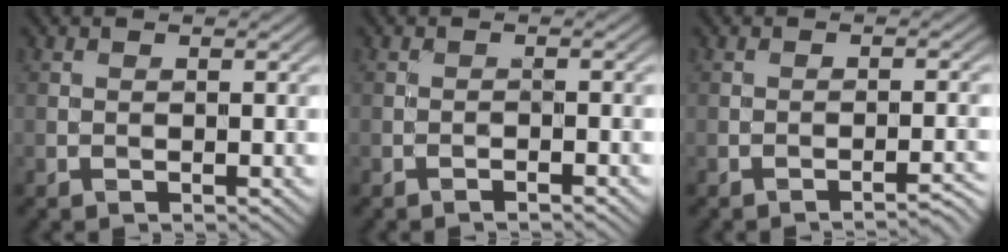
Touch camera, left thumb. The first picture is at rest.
{"total": 0.8, "force": [-0.7, -0.1, 0.3], "torque": [-0.004, 0.004, -0.016]}
{"total": 2.6, "force": [-2.1, 0.2, 1.4], "torque": [-0.018, 0.008, -0.036]}